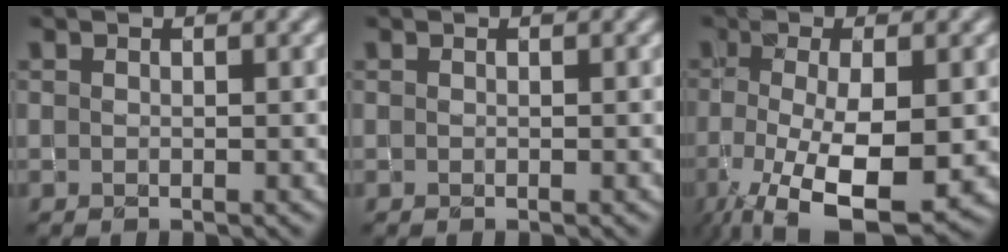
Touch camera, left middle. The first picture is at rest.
{"total": 0.0}
{"total": 9.8, "force": [-3.2, 3.4, 8.6], "torque": [-0.163, -0.022, -0.044]}